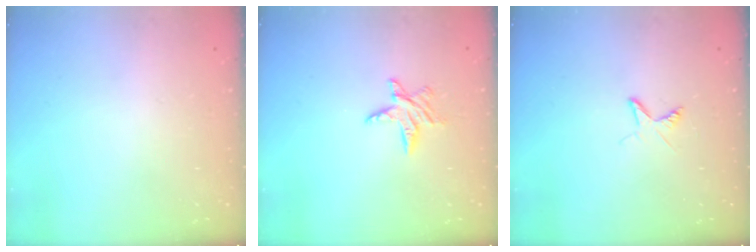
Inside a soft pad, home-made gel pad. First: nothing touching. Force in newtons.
{"total": 6.1, "press": 6.1, "slide": 0.6}
{"total": 3.8, "press": 3.8, "slide": 0.4}